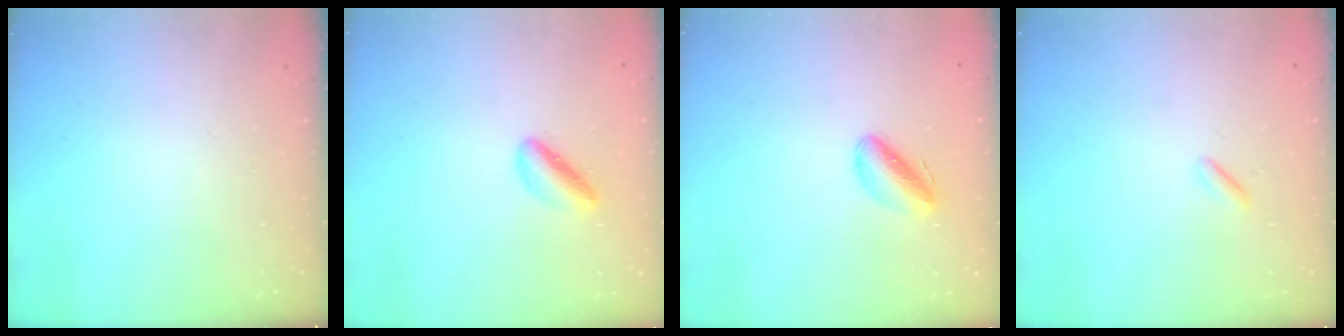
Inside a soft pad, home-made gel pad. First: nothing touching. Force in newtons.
{"total": 3.9, "press": 3.8, "slide": 0.9}
{"total": 5.1, "press": 4.8, "slide": 1.6}
{"total": 1.0, "press": 0.9, "slide": 0.4}